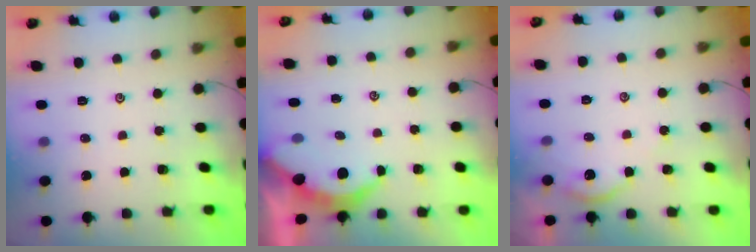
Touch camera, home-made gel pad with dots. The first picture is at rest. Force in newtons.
{"total": 3.5, "press": 3.5, "slide": 0.5}
{"total": 2.8, "press": 2.8, "slide": 0.4}